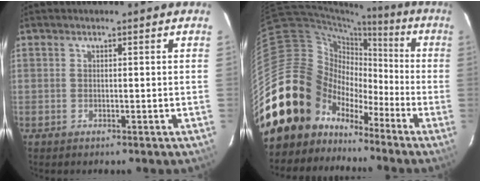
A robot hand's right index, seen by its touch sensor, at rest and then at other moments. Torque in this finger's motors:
{"motor_torque": [0.80, -0.94, 0.08, -0.21]}